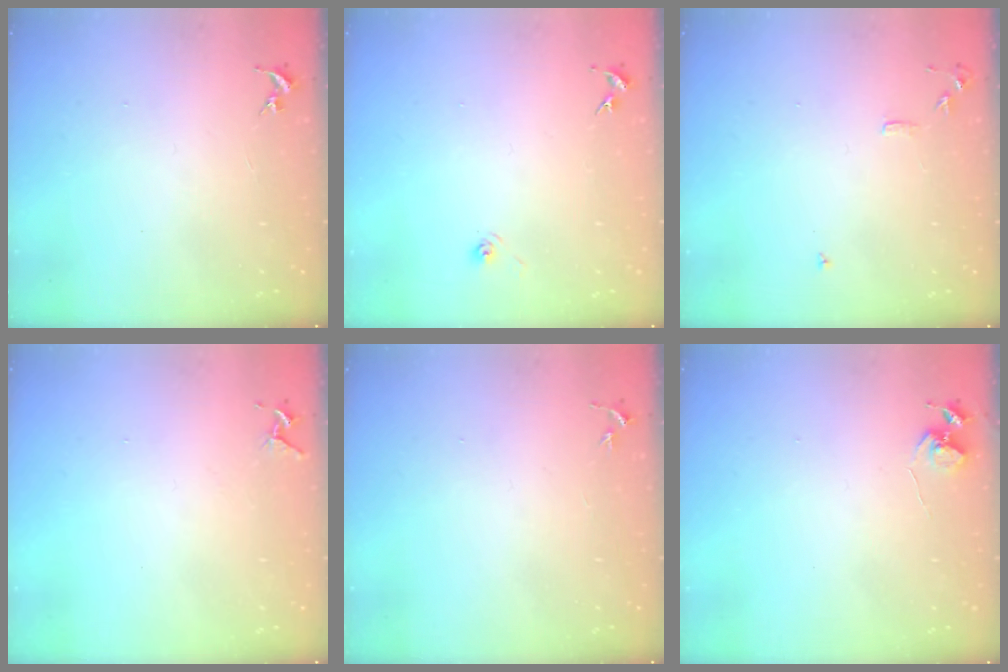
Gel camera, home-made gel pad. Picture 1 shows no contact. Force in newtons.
{"total": 3.2, "press": 2.7, "slide": 1.8}
{"total": 6.5, "press": 6.5, "slide": 0.8}
{"total": 4.3, "press": 4.3, "slide": 0.5}
{"total": 2.6, "press": 2.5, "slide": 0.3}
{"total": 5.6, "press": 5.6, "slide": 0.4}